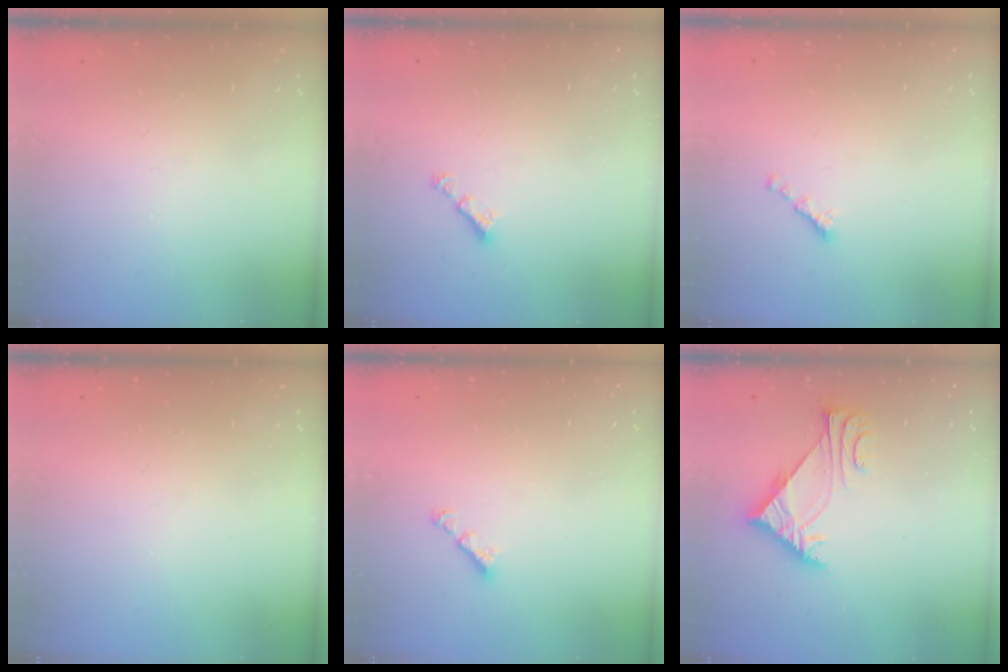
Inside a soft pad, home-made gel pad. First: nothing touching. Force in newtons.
{"total": 2.9, "press": 2.9, "slide": 0.3}
{"total": 0.0}
{"total": 0.0}
{"total": 2.9, "press": 2.8, "slide": 0.6}
{"total": 6.5, "press": 6.4, "slide": 1.2}